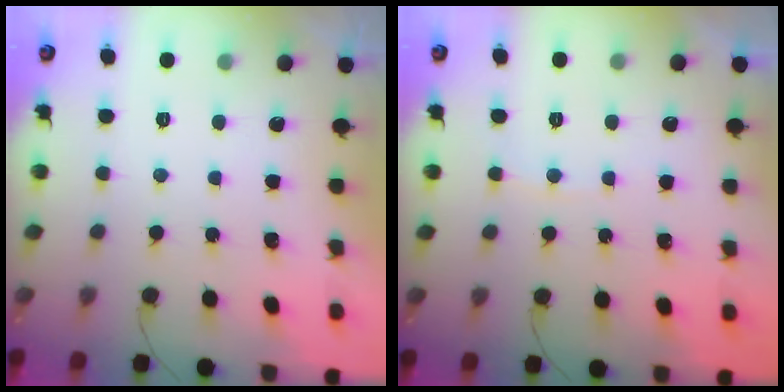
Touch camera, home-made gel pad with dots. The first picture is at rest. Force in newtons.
{"total": 2.9, "press": 2.9, "slide": 0.3}